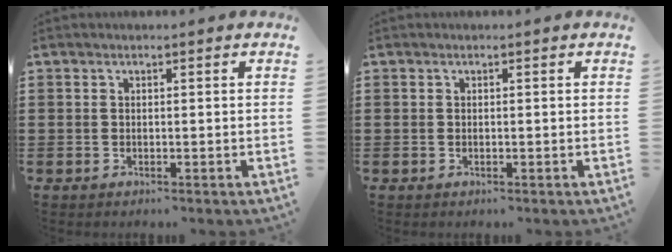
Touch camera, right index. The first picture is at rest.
{"total": 0.0}